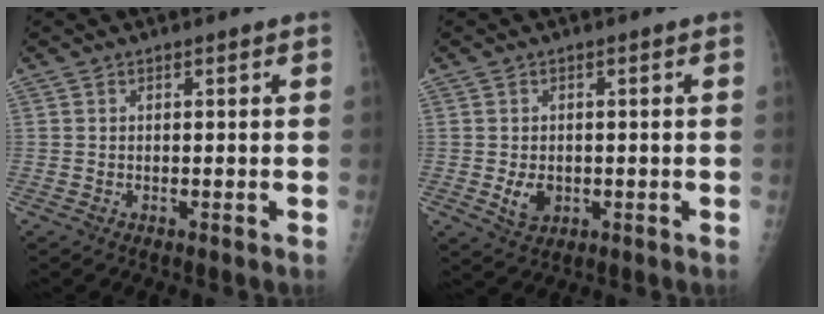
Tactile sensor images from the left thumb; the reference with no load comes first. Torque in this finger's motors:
{"motor_torque": [0.20, 1.22, 0.24, -0.10, 0.02]}